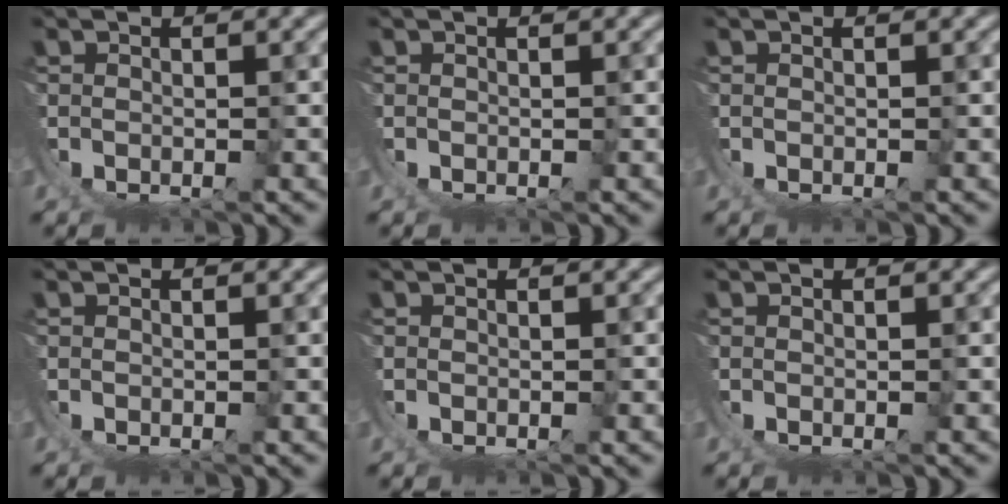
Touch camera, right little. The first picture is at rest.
{"total": 0.0}
{"total": 0.0}
{"total": 0.0}
{"total": 0.0}
{"total": 0.0}